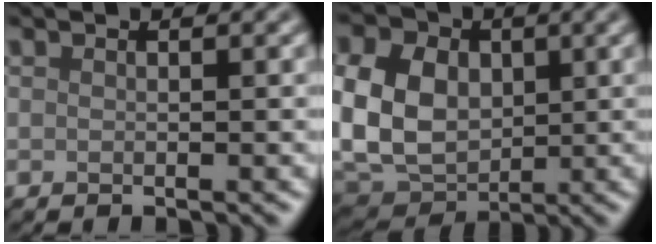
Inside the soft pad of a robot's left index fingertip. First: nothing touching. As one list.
[{"total": 8.9, "force": [1.1, 6.8, 5.6], "torque": [-0.139, 0.005, 0.009]}]